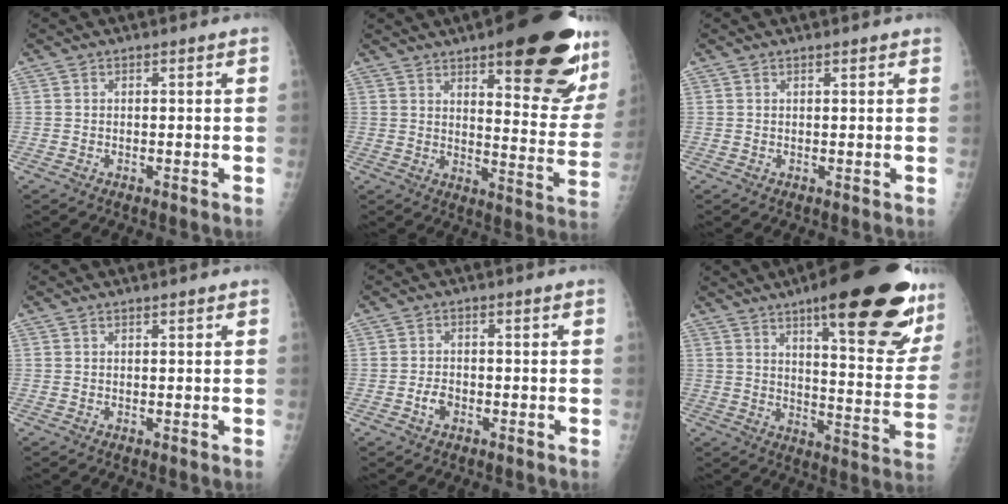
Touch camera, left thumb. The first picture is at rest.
{"total": 25.3, "force": [14.3, 7.4, 19.5], "torque": [-0.214, -0.066, 0.190]}
{"total": 0.7, "force": [0.6, 0.2, 0.3], "torque": [-0.005, -0.003, 0.008]}
{"total": 0.5, "force": [0.4, 0.2, 0.2], "torque": [-0.005, -0.003, 0.007]}
{"total": 2.5, "force": [-1.0, 1.7, 1.5], "torque": [-0.023, 0.008, -0.019]}
{"total": 26.9, "force": [15.5, 6.8, 20.9], "torque": [-0.247, -0.063, 0.215]}